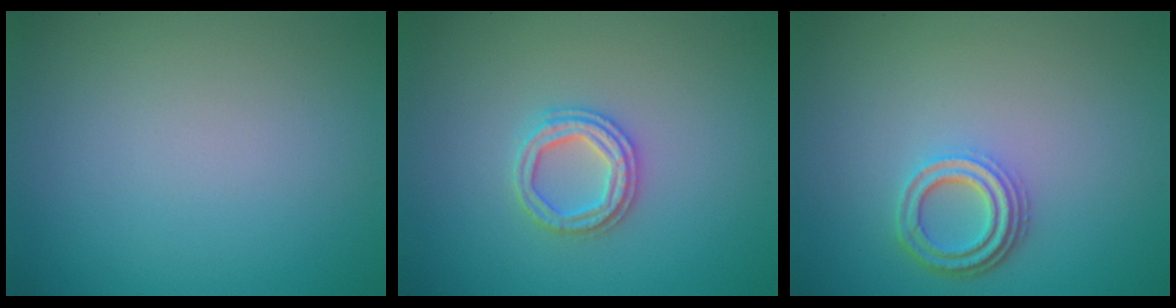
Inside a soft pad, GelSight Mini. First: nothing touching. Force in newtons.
{"total": 2.4, "press": 2.4, "slide": 0.4}
{"total": 3.4, "press": 2.7, "slide": 2.1}